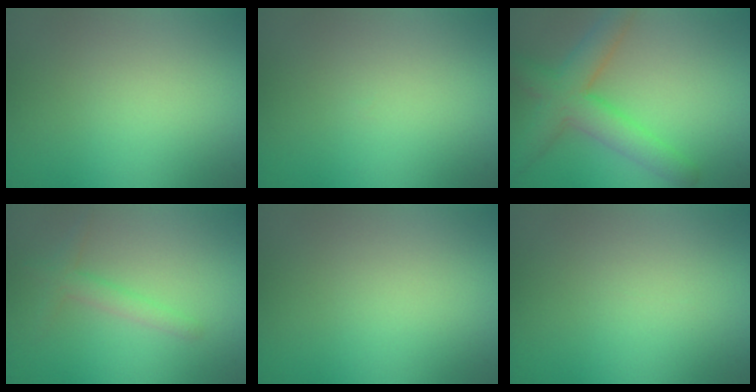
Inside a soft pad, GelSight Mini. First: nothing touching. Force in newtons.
{"total": 0.0}
{"total": 5.3, "press": 5.3, "slide": 0.2}
{"total": 1.8, "press": 1.8, "slide": 0.1}
{"total": 0.0}
{"total": 0.0}